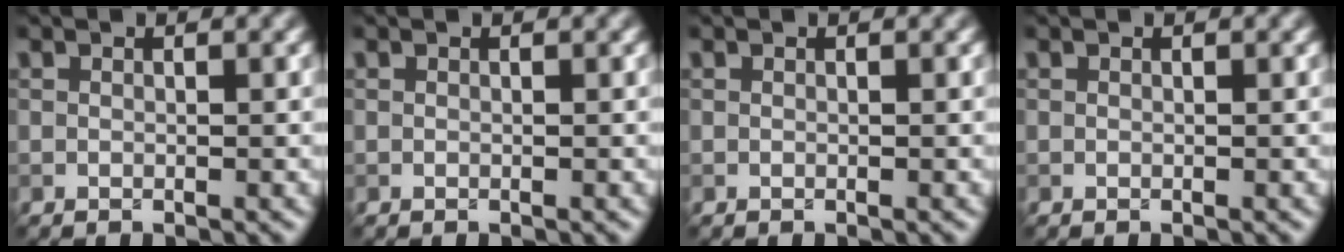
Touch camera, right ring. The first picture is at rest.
{"total": 0.0}
{"total": 0.0}
{"total": 0.0}